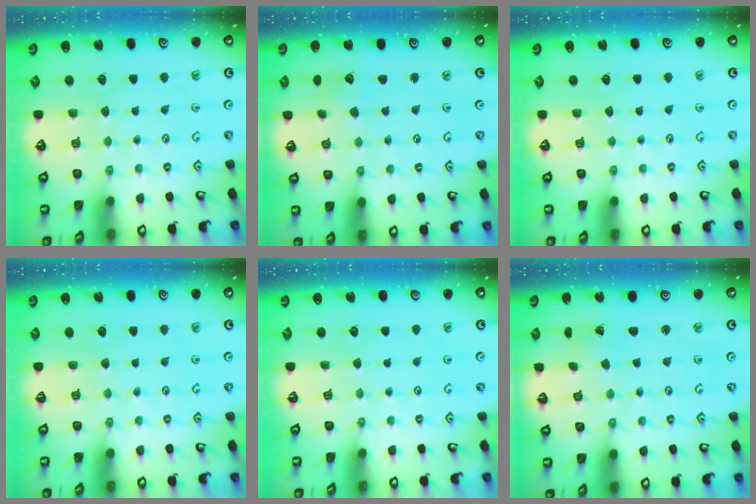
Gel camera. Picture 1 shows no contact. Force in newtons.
{"total": 3.5, "press": 3.5, "slide": 0.4}
{"total": 0.0}
{"total": 0.0}
{"total": 0.0}
{"total": 1.9, "press": 1.9, "slide": 0.2}